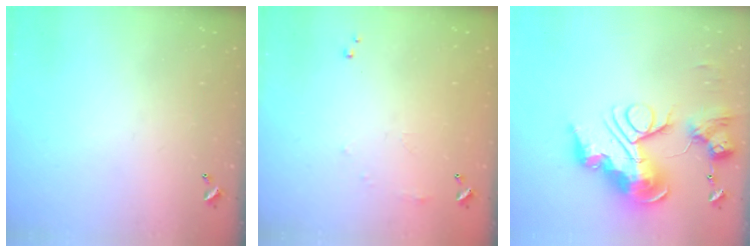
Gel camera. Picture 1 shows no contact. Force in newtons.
{"total": 5.4, "press": 5.3, "slide": 0.6}
{"total": 0.7, "press": 0.7, "slide": 0.0}